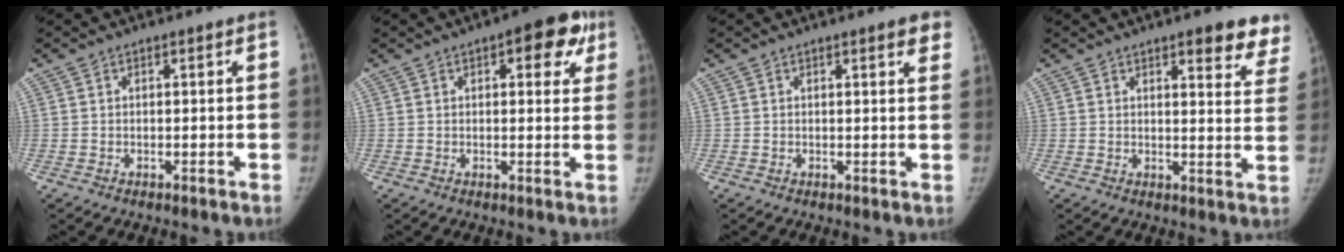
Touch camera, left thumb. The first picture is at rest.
{"total": 8.3, "force": [3.8, 3.9, 6.3], "torque": [-0.037, -0.003, 0.038]}
{"total": 3.3, "force": [2.2, 0.8, 2.3], "torque": [-0.012, -0.004, 0.021]}
{"total": 10.0, "force": [7.5, 3.1, 5.9], "torque": [-0.030, -0.037, 0.077]}